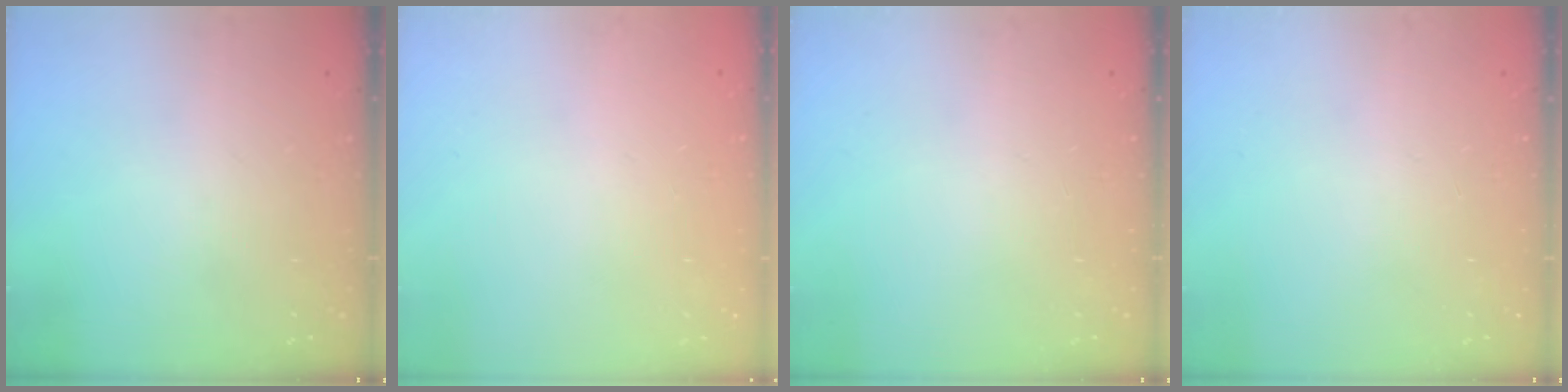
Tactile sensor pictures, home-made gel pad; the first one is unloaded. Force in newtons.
{"total": 0.0}
{"total": 0.0}
{"total": 0.0}